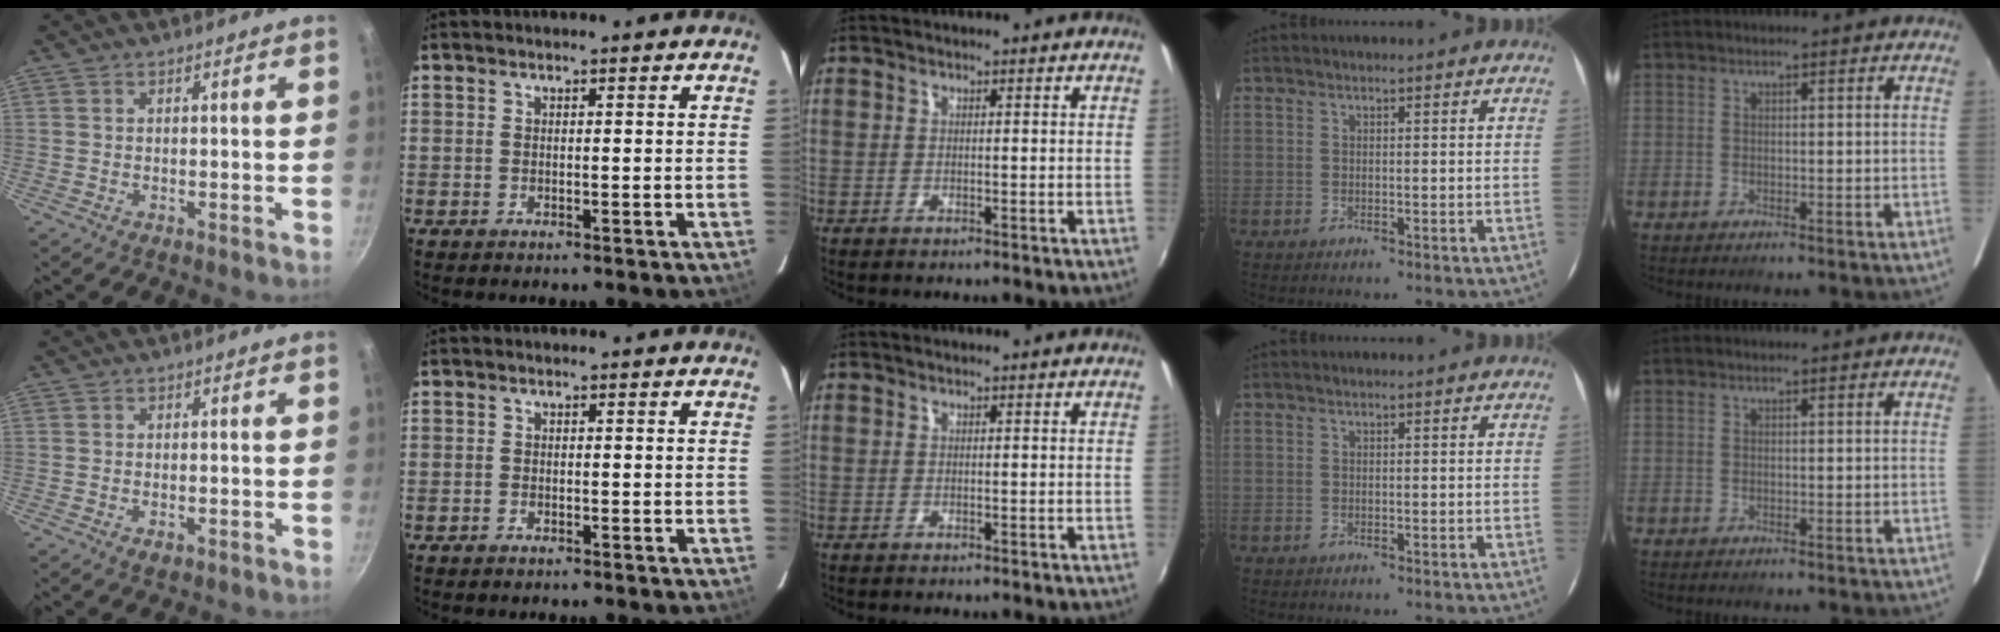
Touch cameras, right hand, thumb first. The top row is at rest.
{"thumb": {"total": 1.8, "force": [-0.6, 1.0, 1.4], "torque": [-0.022, -0.003, -0.009]}, "index": {"total": 0.8, "force": [-0.6, 0.4, 0.2], "torque": [-0.007, 0.001, -0.012]}}